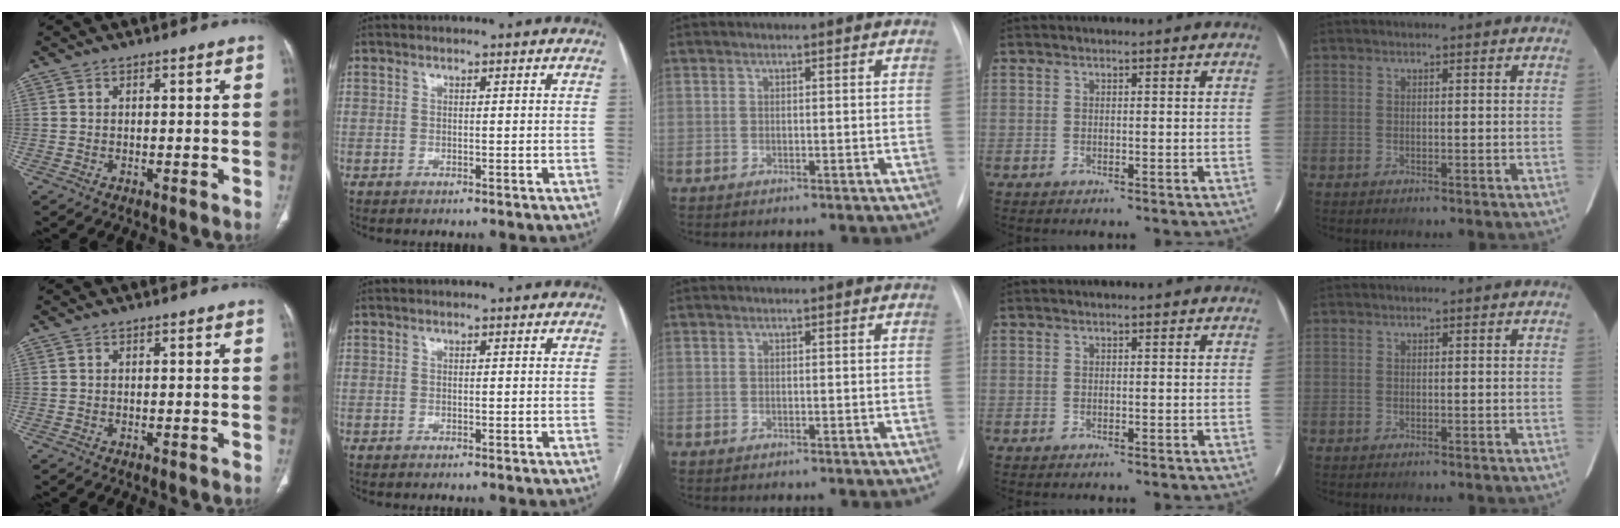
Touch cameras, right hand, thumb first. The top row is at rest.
{}